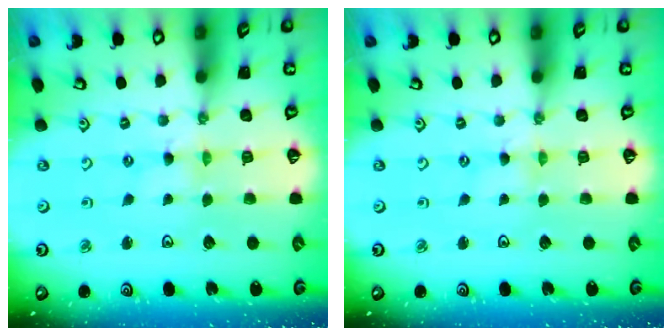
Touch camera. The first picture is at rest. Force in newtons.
{"total": 0.0}